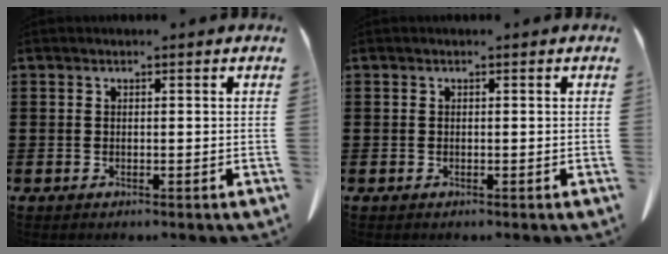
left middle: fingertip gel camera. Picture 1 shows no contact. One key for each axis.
{"total": 0.0}